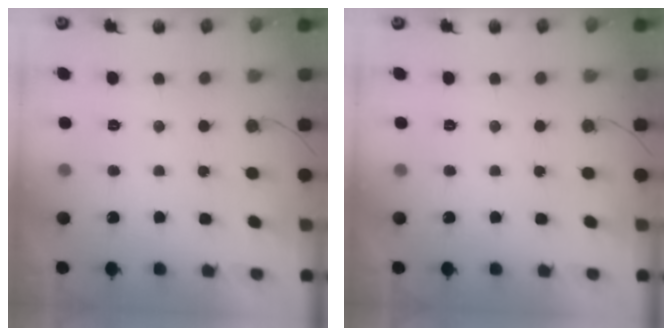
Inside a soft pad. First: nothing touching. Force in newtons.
{"total": 0.0}